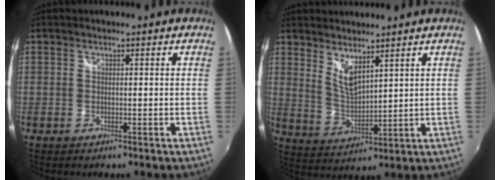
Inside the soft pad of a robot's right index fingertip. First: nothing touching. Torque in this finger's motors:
{"motor_torque": [0.03, 0.09, 0.17, 0.05]}